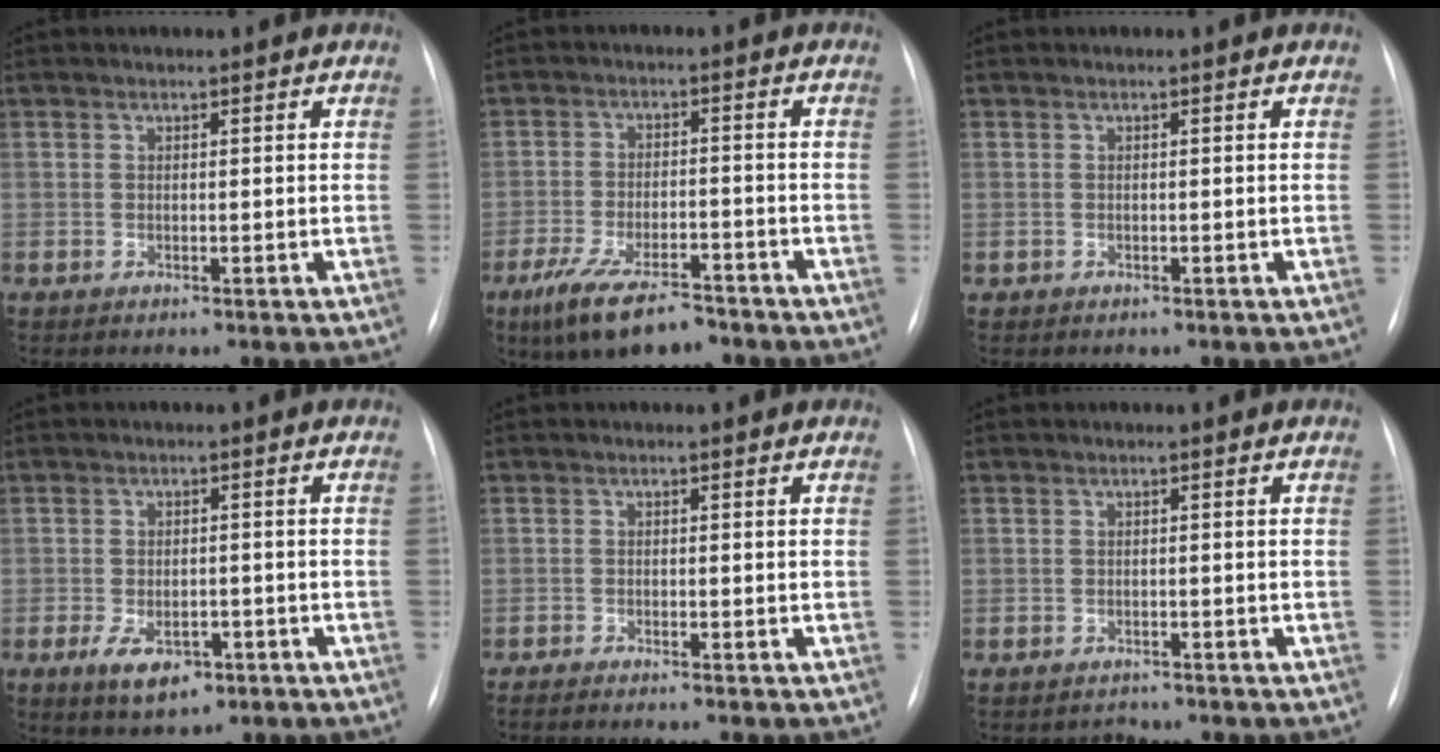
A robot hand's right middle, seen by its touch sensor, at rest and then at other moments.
{"total": 10.1, "force": [-7.3, 3.2, 6.2], "torque": [-0.120, -0.017, -0.122]}
{"total": 0.0}
{"total": 5.4, "force": [-2.7, 2.8, 3.8], "torque": [-0.071, -0.005, -0.035]}
{"total": 4.2, "force": [-3.7, 0.0, 2.1], "torque": [-0.030, -0.009, -0.048]}
{"total": 1.3, "force": [-1.1, 0.4, -0.6], "torque": [0.002, -0.006, -0.016]}